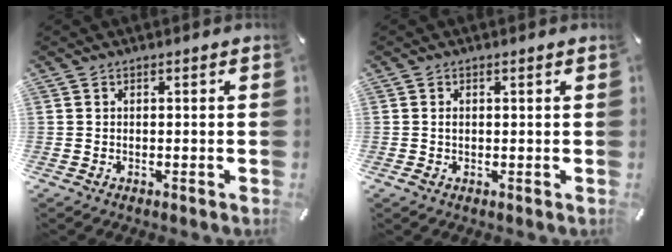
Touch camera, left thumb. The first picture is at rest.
{"total": 1.2, "force": [0.2, 0.2, 1.1], "torque": [-0.021, -0.001, 0.002]}